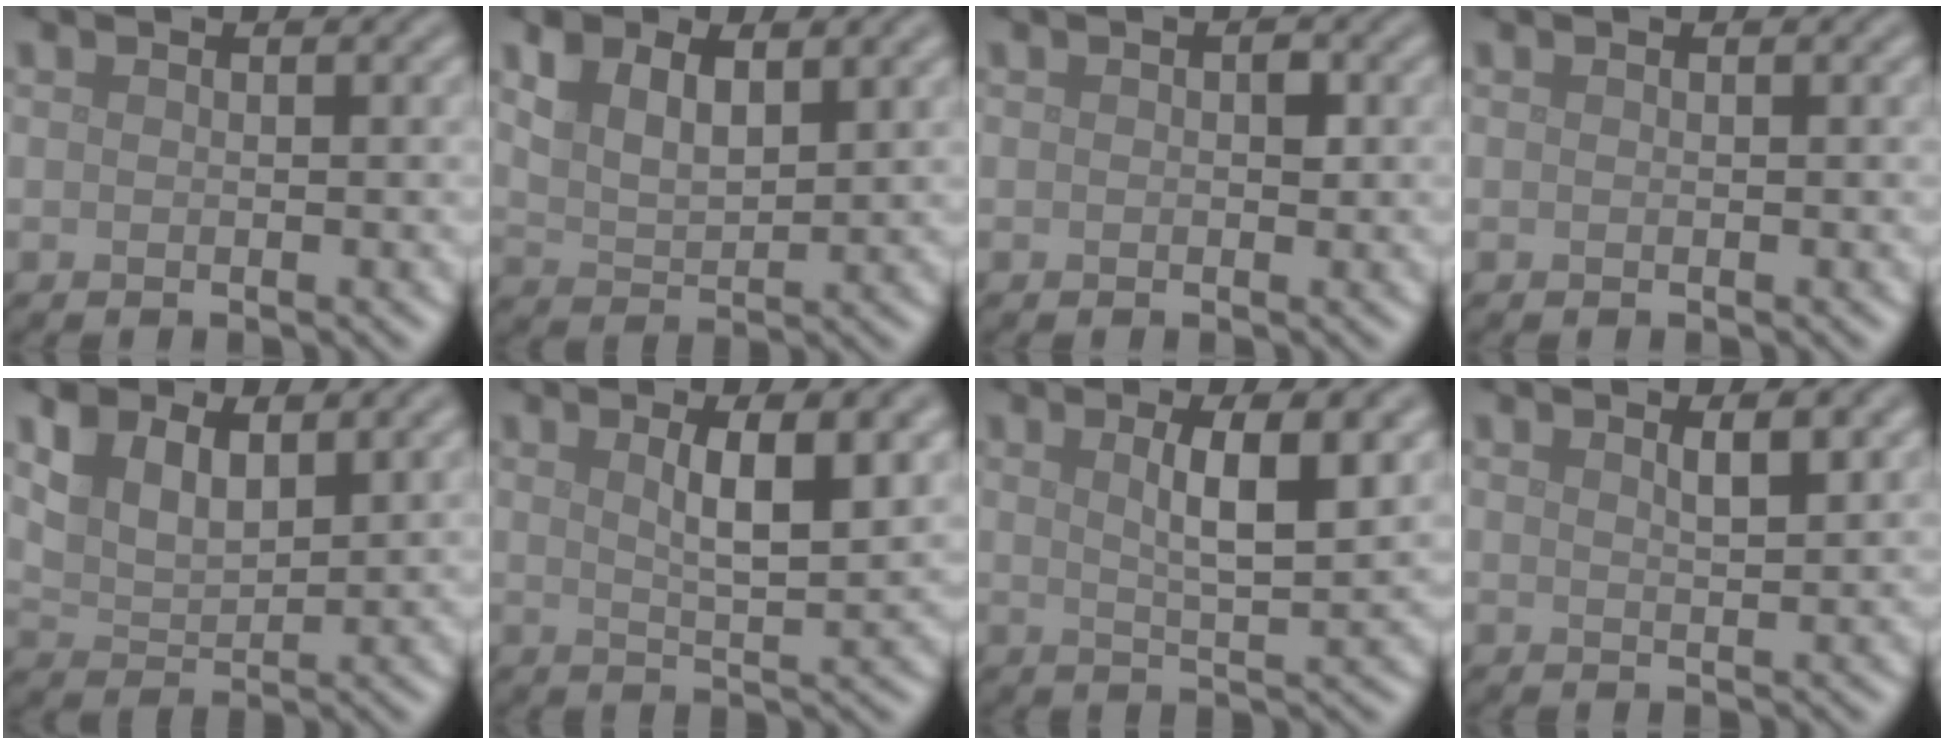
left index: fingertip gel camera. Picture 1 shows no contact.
{"total": 3.9, "force": [2.2, 1.9, 2.6], "torque": [-0.058, -0.004, 0.046]}
{"total": 1.0, "force": [0.1, 0.6, 0.8], "torque": [-0.007, -0.001, 0.001]}
{"total": 0.0}
{"total": 4.3, "force": [2.5, 2.2, 2.7], "torque": [-0.061, -0.006, 0.050]}
{"total": 5.4, "force": [1.9, 1.5, 4.8], "torque": [-0.070, 0.002, 0.030]}
{"total": 5.0, "force": [1.7, 1.3, 4.6], "torque": [-0.068, 0.000, 0.027]}
{"total": 2.2, "force": [1.2, 0.6, 1.7], "torque": [-0.016, 0.006, 0.018]}